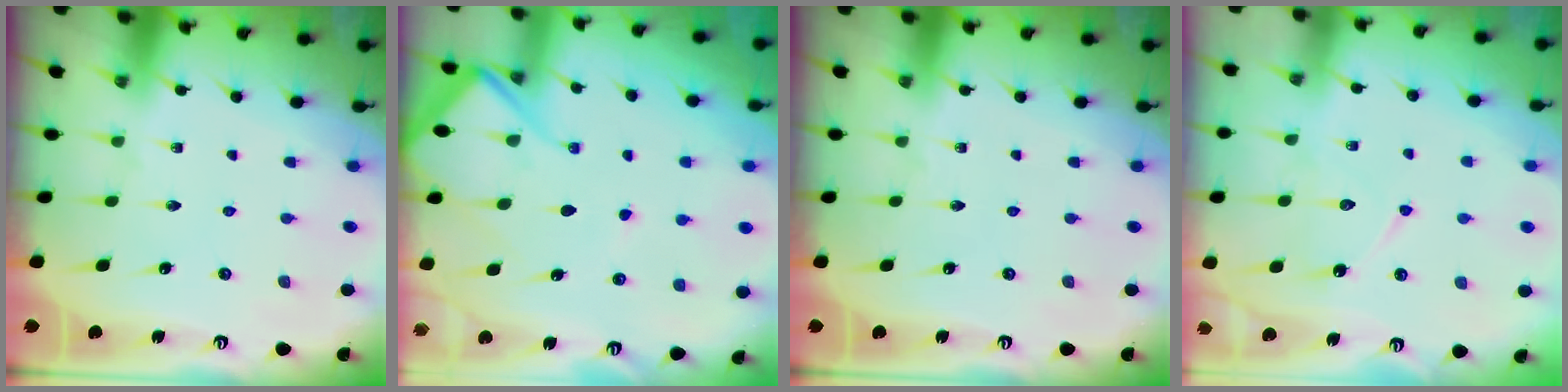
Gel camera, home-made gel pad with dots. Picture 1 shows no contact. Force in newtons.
{"total": 11.9, "press": 11.8, "slide": 1.2}
{"total": 0.0}
{"total": 8.9, "press": 8.9, "slide": 0.8}